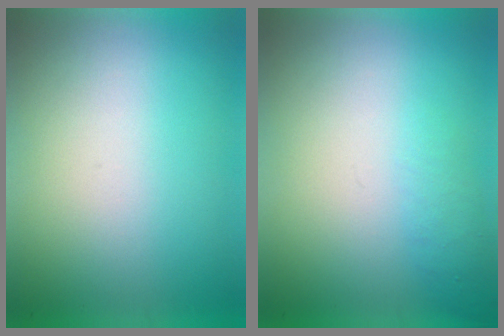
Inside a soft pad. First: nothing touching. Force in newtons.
{"total": 1.4}